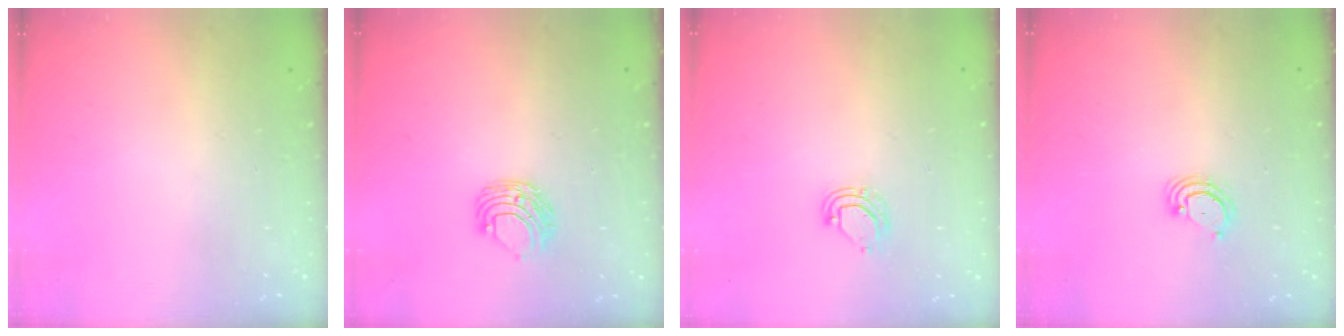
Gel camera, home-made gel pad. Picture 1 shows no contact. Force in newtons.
{"total": 7.1, "press": 7.0, "slide": 0.7}
{"total": 6.5, "press": 6.5, "slide": 1.1}
{"total": 2.9, "press": 2.9, "slide": 0.3}